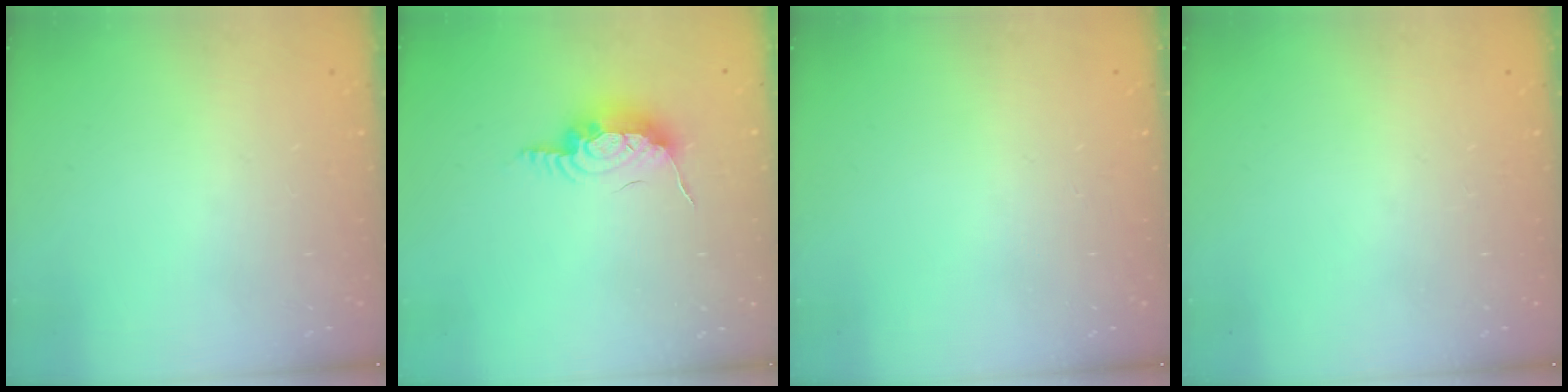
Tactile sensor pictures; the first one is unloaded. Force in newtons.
{"total": 15.5, "press": 12.2, "slide": 9.5}
{"total": 0.0}
{"total": 0.0}